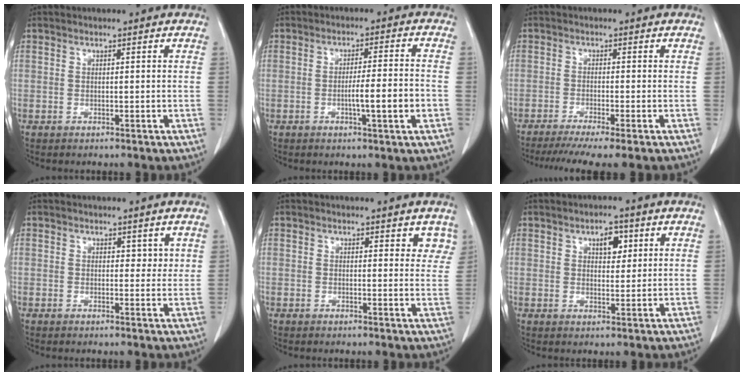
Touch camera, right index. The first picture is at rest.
{"total": 6.3, "force": [-1.8, 0.0, 6.1], "torque": [-0.093, 0.000, -0.024]}
{"total": 7.9, "force": [-6.2, -0.3, 4.9], "torque": [-0.070, -0.014, -0.097]}
{"total": 2.0, "force": [1.0, 1.4, 1.0], "torque": [-0.002, -0.004, 0.013]}
{"total": 3.5, "force": [2.5, 1.8, 1.5], "torque": [0.006, -0.007, 0.018]}
{"total": 3.7, "force": [1.7, 1.9, 2.7], "torque": [-0.038, 0.002, 0.025]}